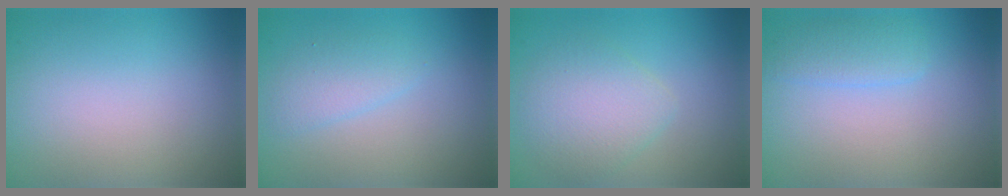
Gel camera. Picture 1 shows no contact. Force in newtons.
{"total": 1.9, "press": 1.9, "slide": 0.1}
{"total": 3.5, "press": 3.5, "slide": 0.0}
{"total": 1.9, "press": 1.9, "slide": 0.2}